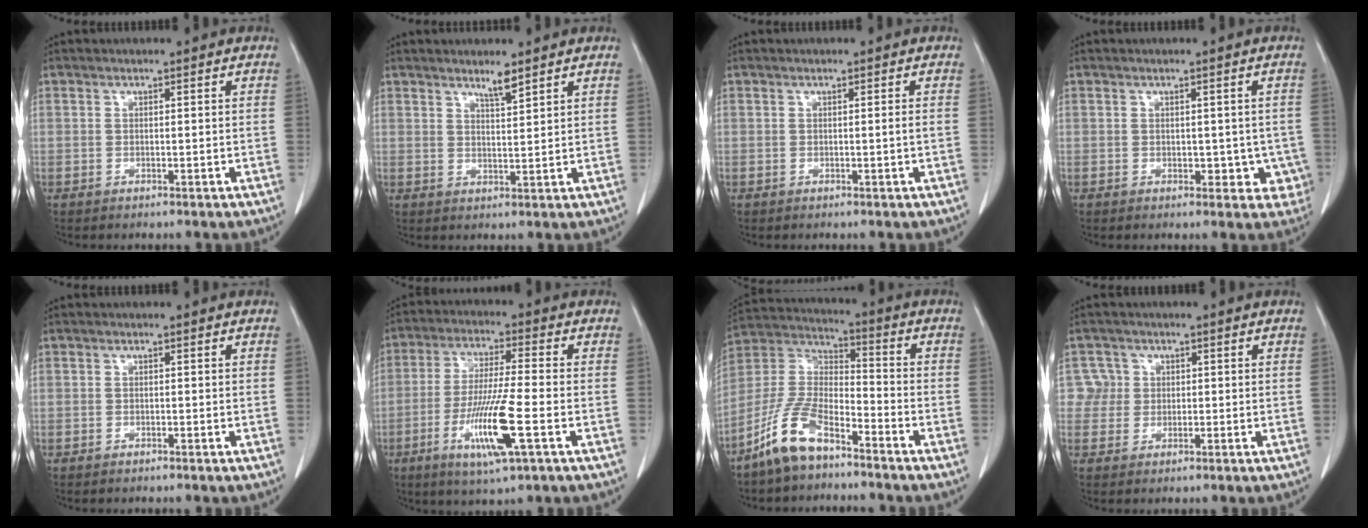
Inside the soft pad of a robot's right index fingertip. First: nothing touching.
{"total": 2.7, "force": [2.2, 0.0, 1.4], "torque": [-0.030, -0.007, 0.041]}
{"total": 0.6, "force": [-0.1, -0.2, 0.5], "torque": [-0.006, -0.001, -0.002]}
{"total": 4.2, "force": [-0.3, 3.0, 3.0], "torque": [-0.009, 0.007, 0.004]}
{"total": 0.0}
{"total": 11.8, "force": [-4.0, 0.2, 11.1], "torque": [-0.218, -0.021, -0.074]}
{"total": 11.1, "force": [-7.9, 3.6, 6.9], "torque": [-0.162, 0.002, -0.161]}
{"total": 3.0, "force": [0.6, 2.9, -0.4], "torque": [0.025, 0.006, 0.005]}